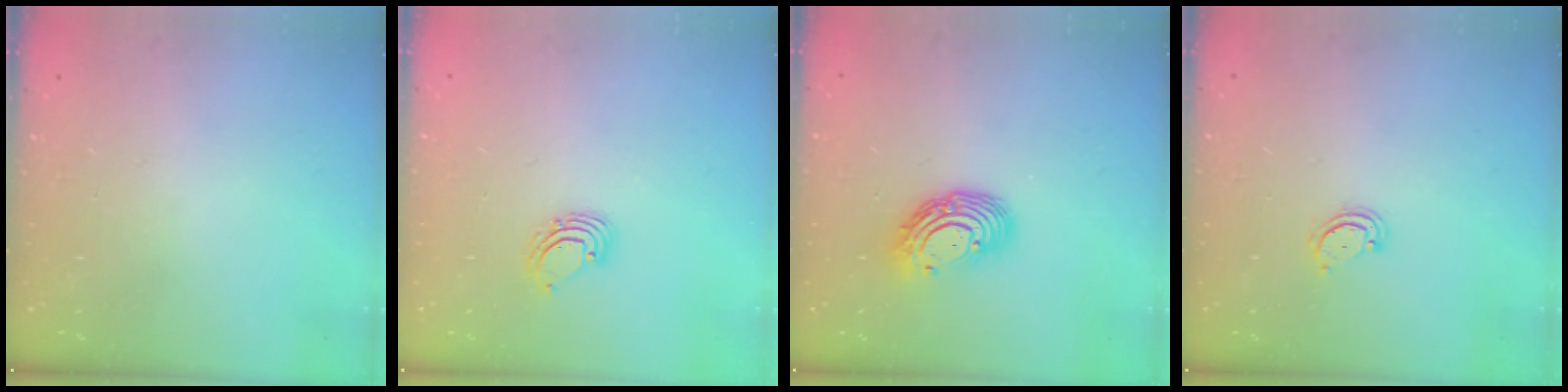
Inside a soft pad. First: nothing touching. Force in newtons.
{"total": 2.6, "press": 2.6, "slide": 0.2}
{"total": 10.7, "press": 10.6, "slide": 0.9}
{"total": 2.6, "press": 2.6, "slide": 0.3}